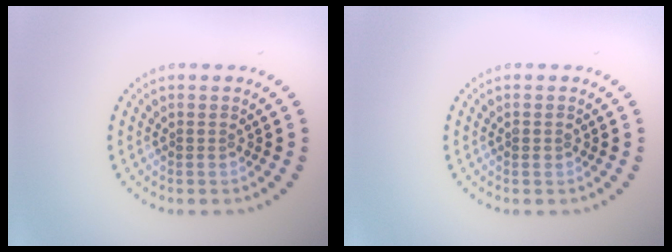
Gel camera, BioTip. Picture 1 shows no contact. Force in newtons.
{"total": 0.7, "press": 0.7, "slide": 0.1}